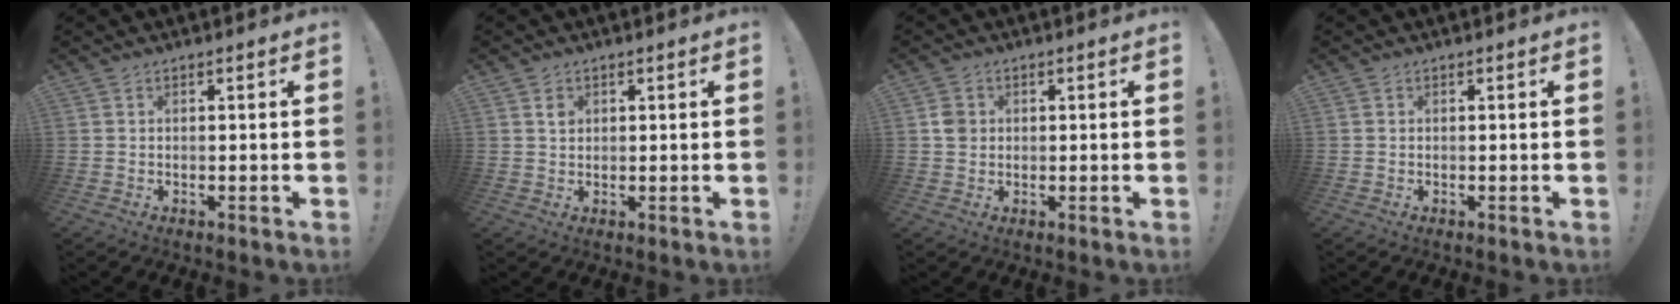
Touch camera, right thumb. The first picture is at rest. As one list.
[{"total": 1.9, "force": [0.8, 1.6, 0.8], "torque": [0.007, -0.007, 0.009]}, {"total": 3.2, "force": [0.3, 3.0, 1.2], "torque": [0.000, -0.002, 0.003]}, {"total": 0.0}]